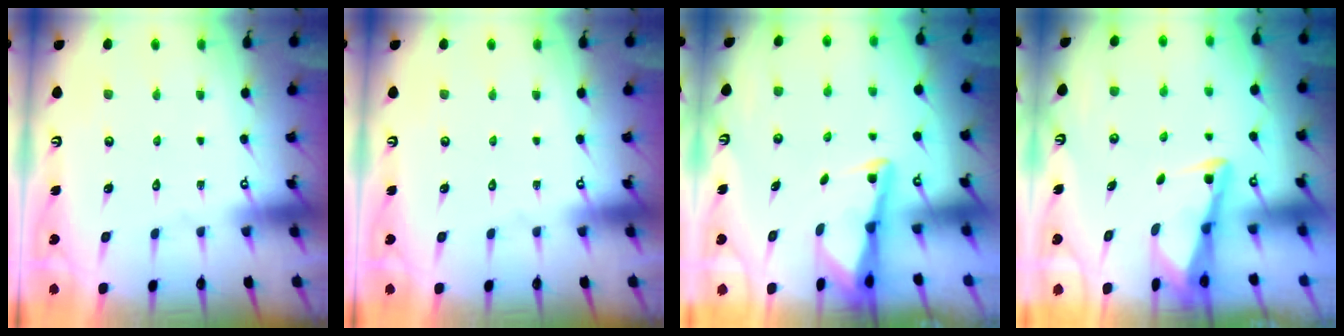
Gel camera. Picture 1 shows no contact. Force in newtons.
{"total": 0.0}
{"total": 2.9, "press": 2.8, "slide": 0.3}
{"total": 3.0, "press": 2.9, "slide": 0.4}